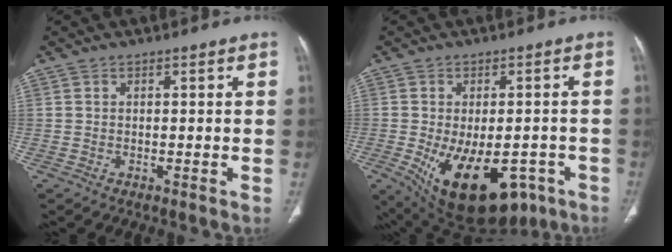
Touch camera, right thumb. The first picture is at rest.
{"total": 19.3, "force": [-8.2, 10.3, 14.1], "torque": [-0.204, -0.003, -0.096]}